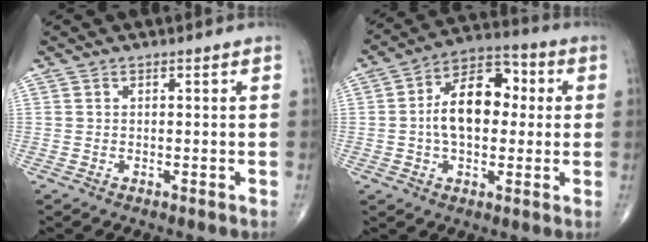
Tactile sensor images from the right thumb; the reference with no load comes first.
{"total": 13.8, "force": [0.8, 8.5, 10.8], "torque": [-0.157, 0.030, 0.002]}